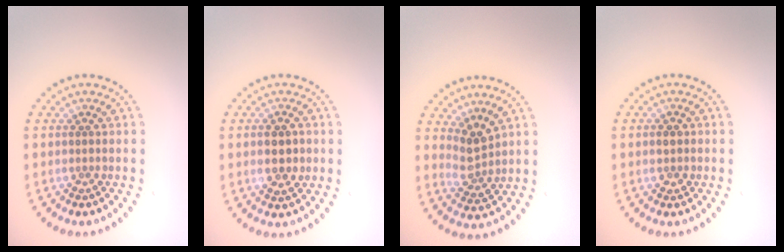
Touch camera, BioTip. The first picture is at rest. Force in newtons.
{"total": 2.8, "press": 2.8, "slide": 0.1}
{"total": 2.6, "press": 1.9, "slide": 1.7}
{"total": 1.6, "press": 1.6, "slide": 0.1}